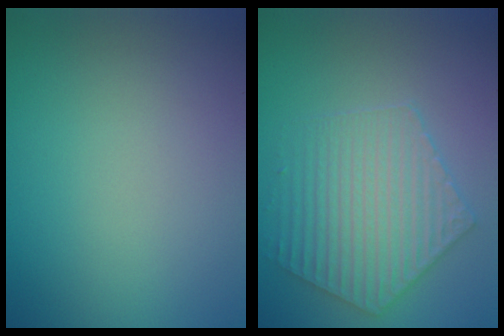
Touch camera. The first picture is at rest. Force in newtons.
{"total": 4.5, "press": 4.1, "slide": 2.0}